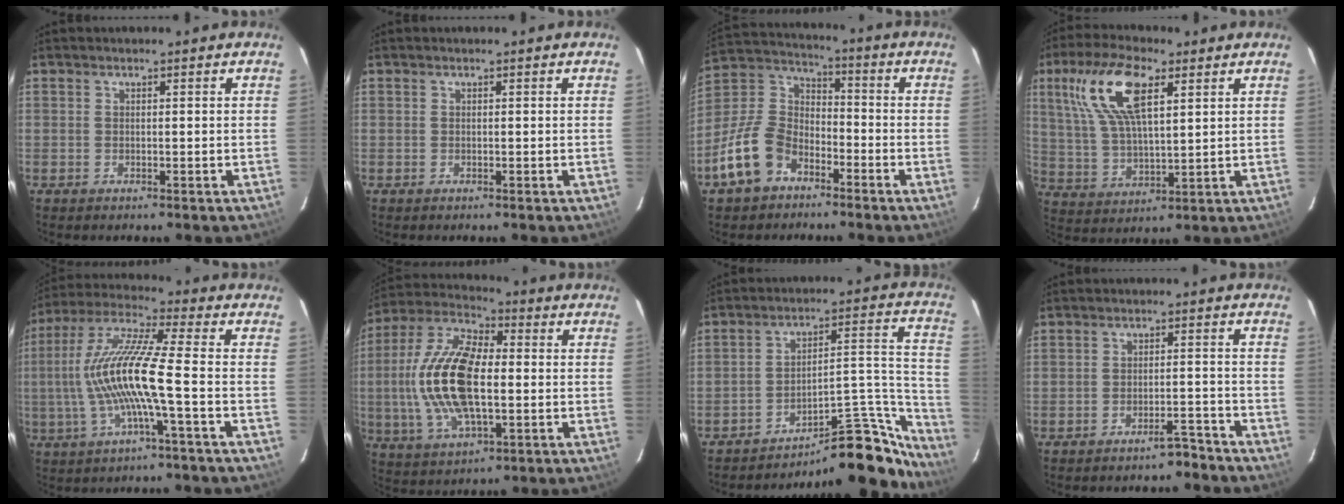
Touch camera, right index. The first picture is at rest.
{"total": 0.0}
{"total": 13.1, "force": [-7.5, 8.5, 6.5], "torque": [-0.147, 0.029, -0.136]}
{"total": 14.2, "force": [6.6, 4.8, 11.6], "torque": [-0.234, 0.017, 0.137]}
{"total": 13.8, "force": [-2.4, 0.1, 13.6], "torque": [-0.271, 0.004, -0.046]}
{"total": 18.6, "force": [-0.9, 8.5, 16.5], "torque": [-0.340, 0.007, -0.019]}
{"total": 21.7, "force": [-20.5, 4.2, 6.0], "torque": [-0.051, 0.064, -0.289]}
{"total": 4.2, "force": [-3.9, 0.8, 1.2], "torque": [-0.026, 0.017, -0.045]}